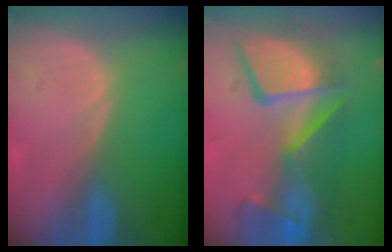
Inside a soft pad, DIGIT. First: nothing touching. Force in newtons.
{"total": 11.8, "press": 10.8, "slide": 4.7}